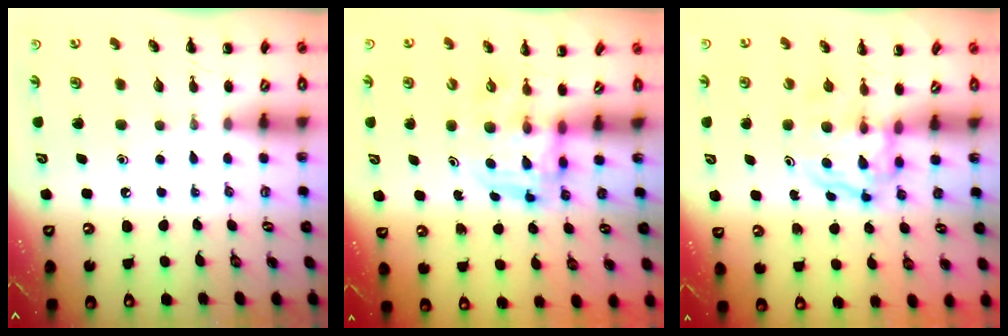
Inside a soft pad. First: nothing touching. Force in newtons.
{"total": 3.4, "press": 3.4, "slide": 0.6}
{"total": 3.7, "press": 3.7, "slide": 0.5}